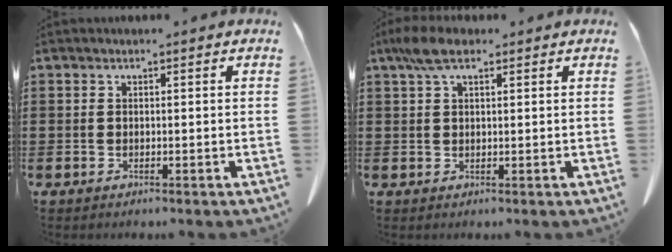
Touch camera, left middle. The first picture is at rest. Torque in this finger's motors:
{"motor_torque": [1.09, 0.44, 0.32, 0.10]}